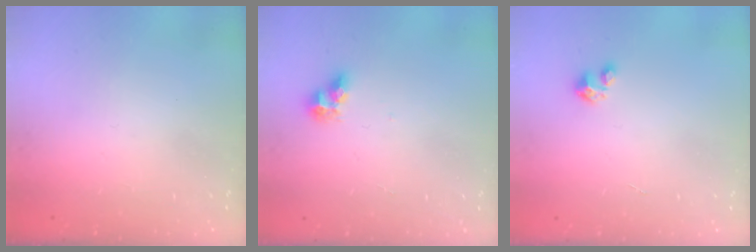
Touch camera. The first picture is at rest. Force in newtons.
{"total": 6.0, "press": 6.0, "slide": 0.1}
{"total": 1.8, "press": 1.8, "slide": 0.1}